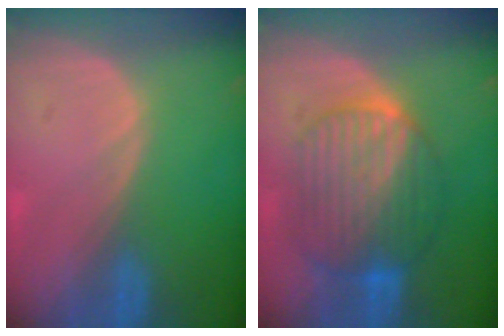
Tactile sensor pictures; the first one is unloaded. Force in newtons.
{"total": 10.2, "press": 10.2, "slide": 0.8}